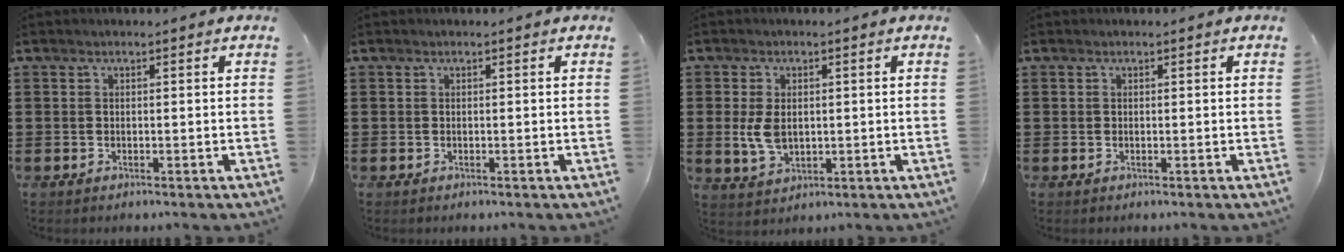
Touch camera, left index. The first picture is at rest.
{"total": 0.0}
{"total": 4.8, "force": [0.3, 3.1, 3.7], "torque": [-0.095, 0.000, 0.001]}
{"total": 0.0}